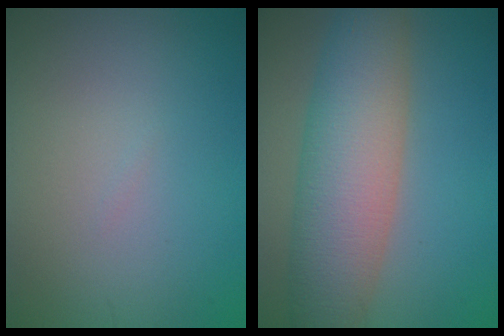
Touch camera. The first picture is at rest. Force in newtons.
{"total": 8.5, "press": 8.5, "slide": 0.3}